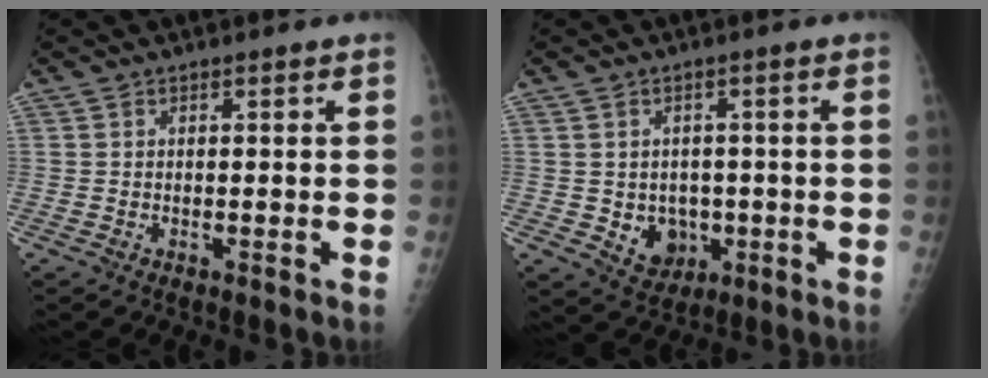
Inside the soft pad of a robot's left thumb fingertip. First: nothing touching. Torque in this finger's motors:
{"motor_torque": [0.40, 0.83, 0.21, 0.05, 0.00]}